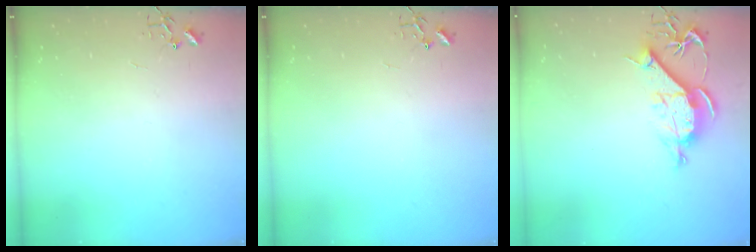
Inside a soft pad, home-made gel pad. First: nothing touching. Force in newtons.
{"total": 0.0}
{"total": 9.9, "press": 9.9, "slide": 0.6}